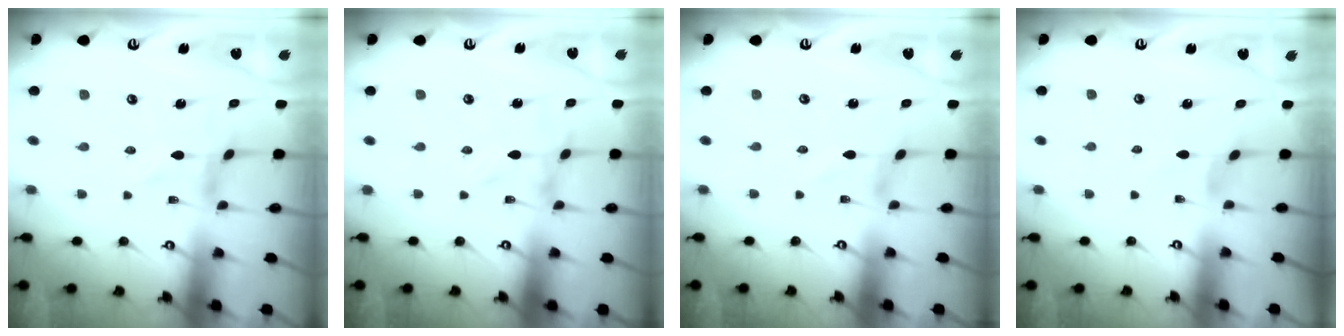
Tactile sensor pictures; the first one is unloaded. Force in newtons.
{"total": 0.0}
{"total": 1.3, "press": 1.3, "slide": 0.1}
{"total": 0.7, "press": 0.6, "slide": 0.3}